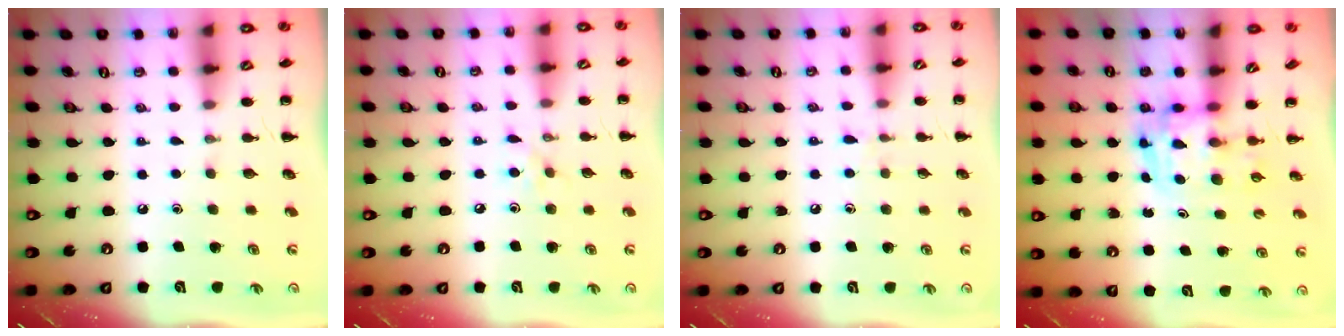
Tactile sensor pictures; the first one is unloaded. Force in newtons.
{"total": 3.8, "press": 3.6, "slide": 1.2}
{"total": 4.8, "press": 4.4, "slide": 1.9}
{"total": 3.5, "press": 3.4, "slide": 0.6}